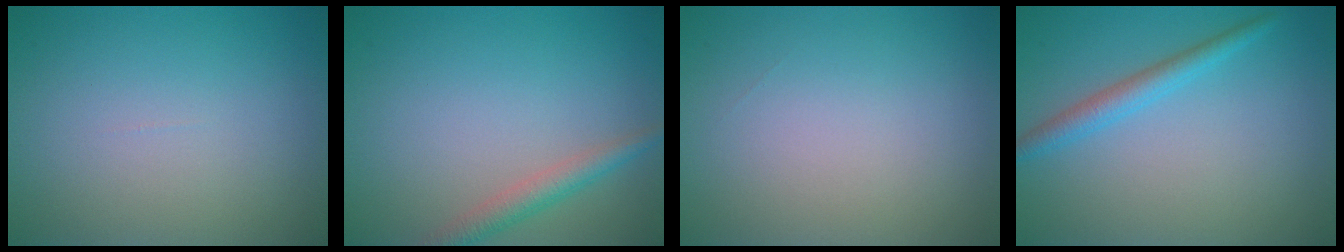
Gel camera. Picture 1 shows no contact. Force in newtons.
{"total": 2.4, "press": 2.4, "slide": 0.0}
{"total": 0.0}
{"total": 2.3, "press": 2.3, "slide": 0.1}